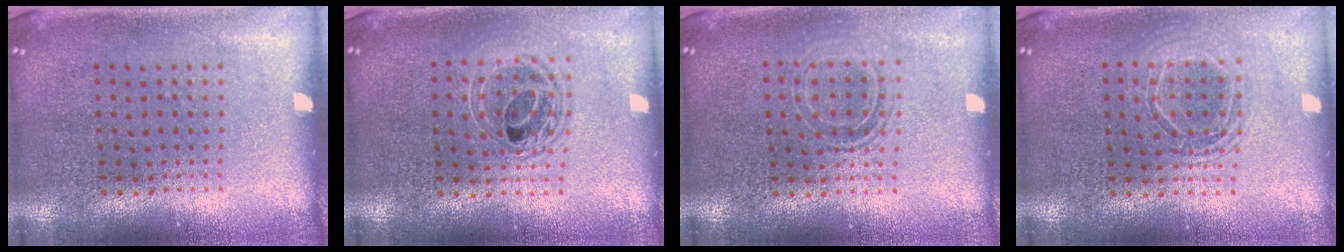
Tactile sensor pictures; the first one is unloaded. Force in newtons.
{"total": 1.7, "press": 1.4, "slide": 1.0}
{"total": 1.5, "press": 1.2, "slide": 0.9}
{"total": 1.7, "press": 1.4, "slide": 0.9}